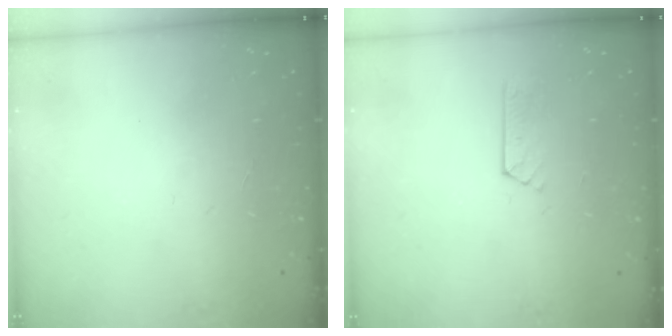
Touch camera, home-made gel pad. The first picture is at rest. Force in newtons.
{"total": 3.4, "press": 3.3, "slide": 0.4}